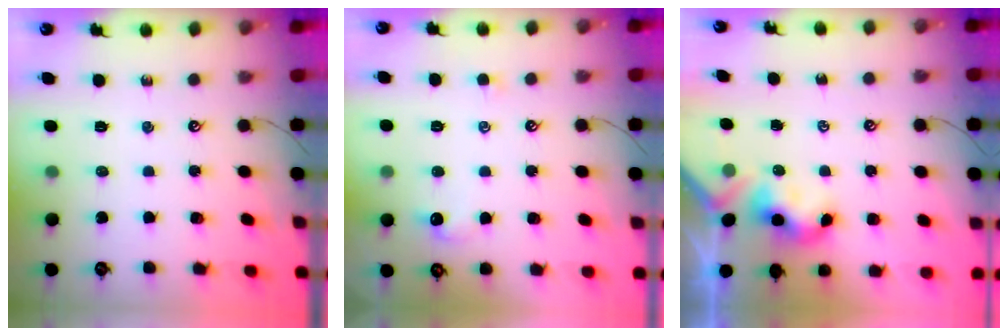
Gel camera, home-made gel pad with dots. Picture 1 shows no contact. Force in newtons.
{"total": 1.3, "press": 1.2, "slide": 0.4}
{"total": 3.4, "press": 3.4, "slide": 0.3}